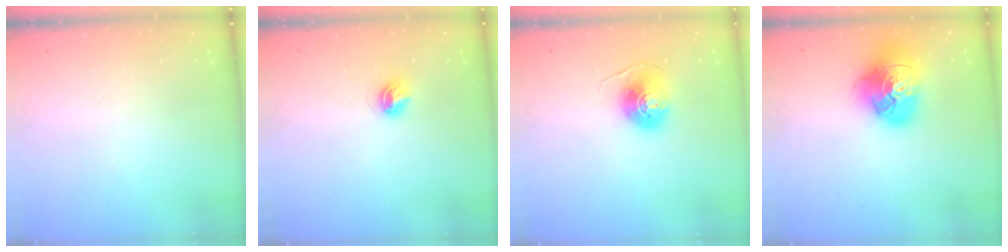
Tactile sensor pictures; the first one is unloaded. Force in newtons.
{"total": 4.6, "press": 4.6, "slide": 0.6}
{"total": 8.7, "press": 8.7, "slide": 0.5}
{"total": 17.7, "press": 17.5, "slide": 2.2}